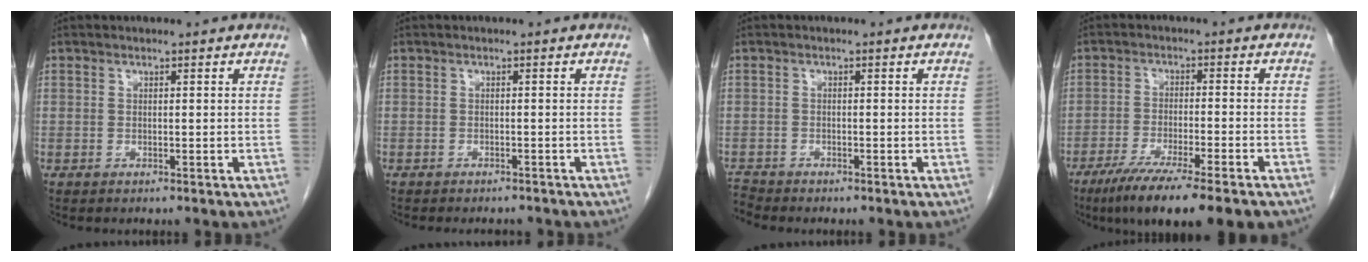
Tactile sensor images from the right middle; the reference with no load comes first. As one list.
[{"total": 3.7, "force": [-3.3, 1.1, 1.1], "torque": [-0.013, -0.003, -0.041]}, {"total": 1.8, "force": [-1.8, 0.0, -0.3], "torque": [0.004, -0.011, -0.033]}, {"total": 12.6, "force": [-9.0, 0.7, 8.7], "torque": [-0.139, -0.032, -0.142]}]